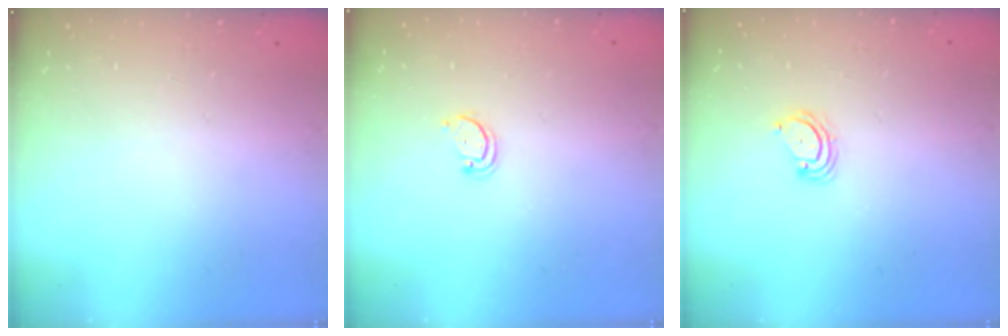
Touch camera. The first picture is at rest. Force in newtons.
{"total": 1.9, "press": 1.9, "slide": 0.2}
{"total": 2.3, "press": 2.3, "slide": 0.2}